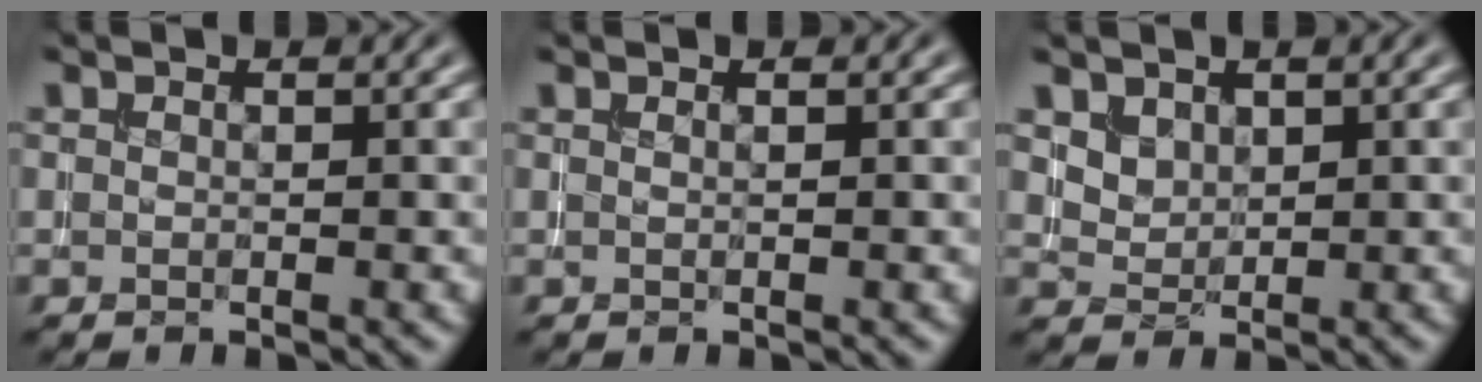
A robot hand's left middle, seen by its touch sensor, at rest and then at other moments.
{"total": 0.6, "force": [0.3, 0.1, 0.5], "torque": [-0.008, -0.003, -0.003]}
{"total": 2.0, "force": [1.2, 1.3, 0.7], "torque": [-0.020, -0.013, 0.035]}